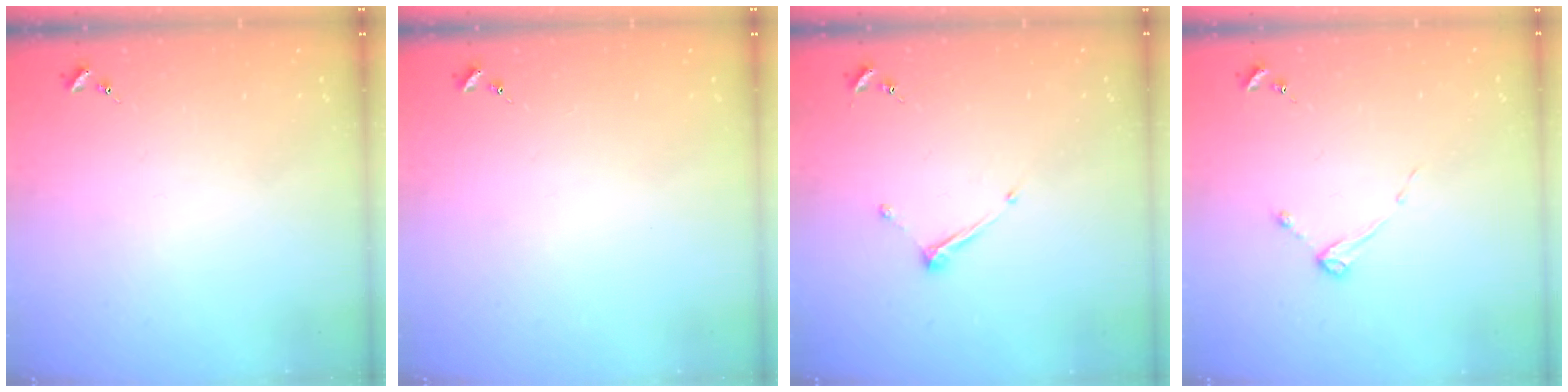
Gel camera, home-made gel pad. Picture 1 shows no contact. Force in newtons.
{"total": 0.0}
{"total": 6.6, "press": 6.6, "slide": 0.3}
{"total": 3.0, "press": 3.0, "slide": 0.4}